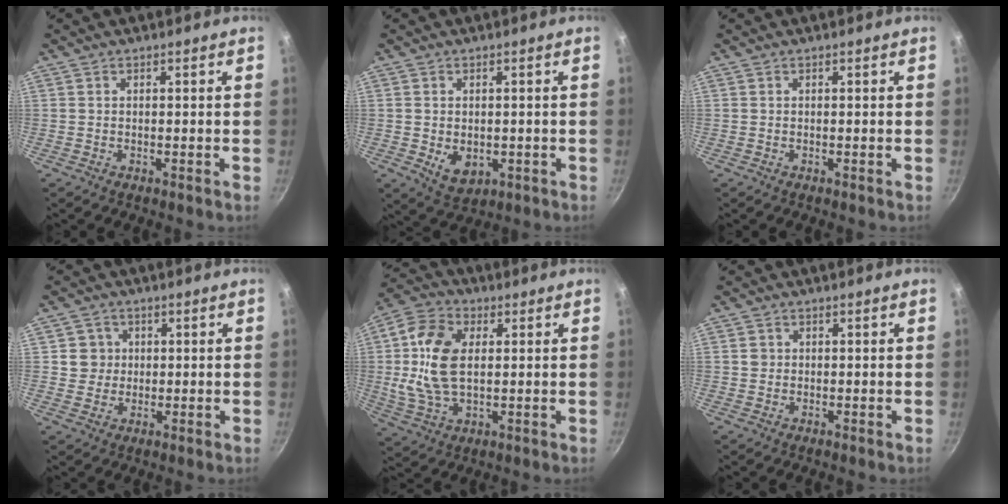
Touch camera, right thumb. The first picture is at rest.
{"total": 5.4, "force": [-0.7, 3.9, 3.6], "torque": [-0.046, -0.010, 0.002]}
{"total": 0.0}
{"total": 4.3, "force": [0.7, 4.2, 0.6], "torque": [0.023, 0.007, 0.008]}
{"total": 14.6, "force": [1.5, 8.9, 11.5], "torque": [-0.216, 0.005, 0.023]}
{"total": 1.5, "force": [0.1, 1.5, 0.3], "torque": [-0.001, 0.006, 0.001]}